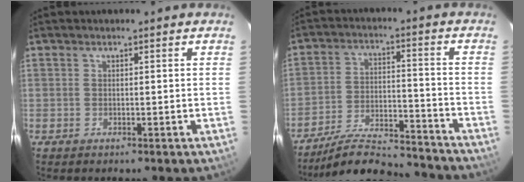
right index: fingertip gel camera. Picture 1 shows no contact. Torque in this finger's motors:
{"motor_torque": [0.99, -1.15, 0.53, 0.06]}